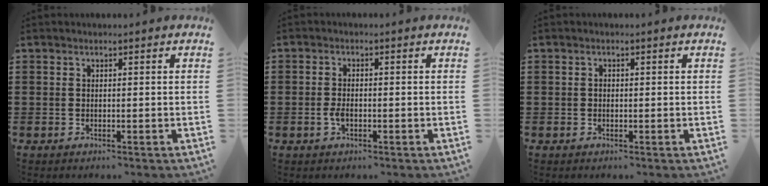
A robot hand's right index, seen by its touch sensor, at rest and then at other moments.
{"total": 1.9, "force": [-0.6, 1.0, 1.5], "torque": [-0.036, -0.001, -0.014]}
{"total": 0.6, "force": [-0.1, 0.4, 0.3], "torque": [-0.009, 0.001, -0.002]}